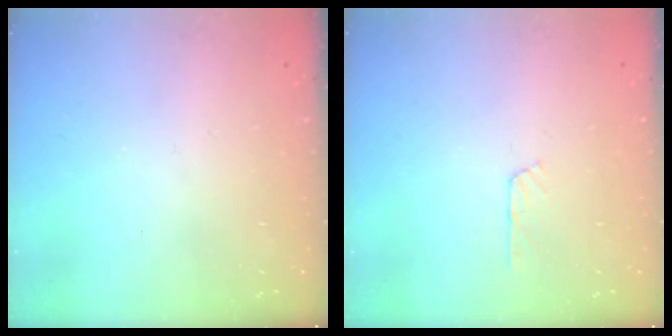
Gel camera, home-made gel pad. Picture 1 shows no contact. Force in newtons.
{"total": 3.2, "press": 3.2, "slide": 0.4}